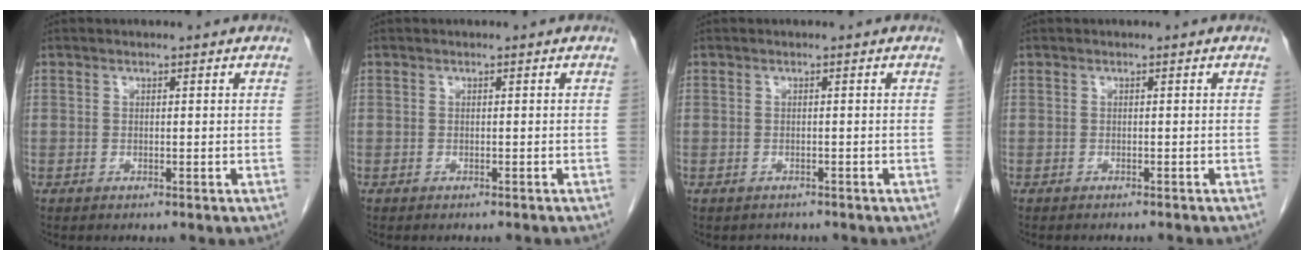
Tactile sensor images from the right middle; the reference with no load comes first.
{"total": 3.2, "force": [-3.0, 0.2, 1.2], "torque": [-0.019, -0.005, -0.035]}
{"total": 1.8, "force": [-1.5, 0.8, 0.1], "torque": [-0.008, -0.002, -0.021]}
{"total": 5.4, "force": [-4.9, 0.7, 2.0], "torque": [-0.024, -0.012, -0.057]}